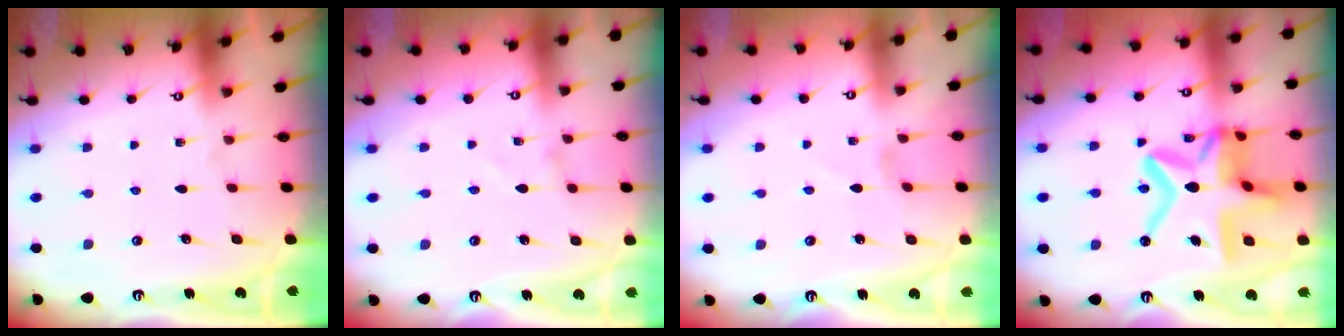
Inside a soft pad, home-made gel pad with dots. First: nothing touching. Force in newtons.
{"total": 1.4, "press": 1.4, "slide": 0.0}
{"total": 0.7, "press": 0.7, "slide": 0.1}
{"total": 21.1, "press": 21.0, "slide": 1.9}